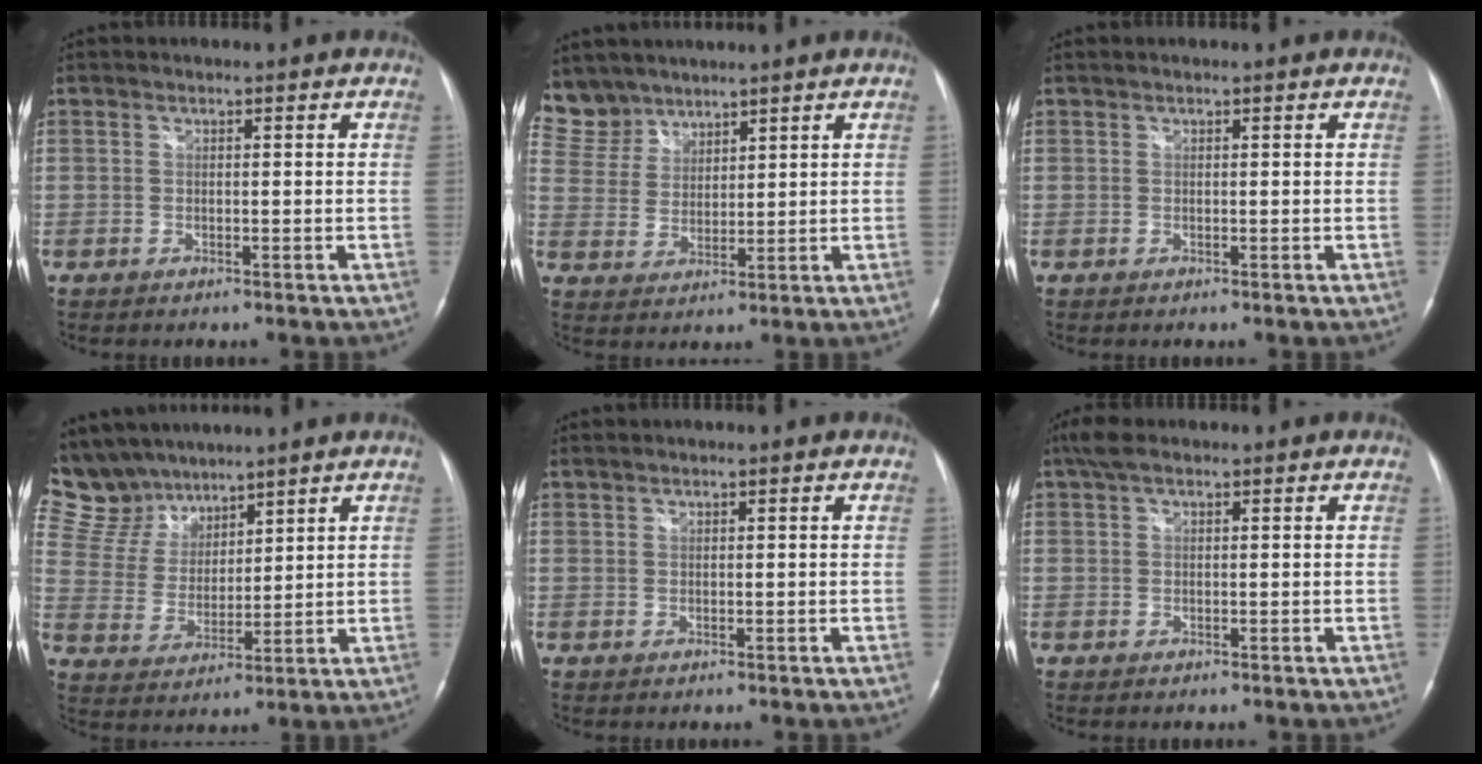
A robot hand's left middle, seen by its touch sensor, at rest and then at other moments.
{"total": 6.9, "force": [6.1, 3.3, -0.3], "torque": [0.004, 0.008, 0.132]}
{"total": 0.0}
{"total": 11.4, "force": [10.2, 5.0, 1.2], "torque": [-0.042, 0.018, 0.215]}
{"total": 0.5, "force": [0.5, 0.0, 0.0], "torque": [-0.005, 0.004, 0.015]}
{"total": 3.1, "force": [2.2, 1.0, 2.0], "torque": [-0.047, 0.024, 0.044]}